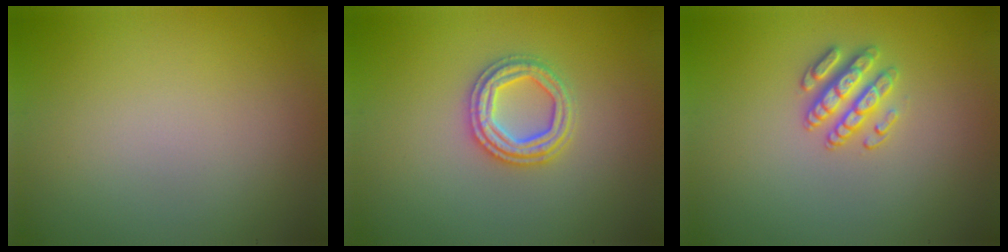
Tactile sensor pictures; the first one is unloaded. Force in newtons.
{"total": 2.9, "press": 2.9, "slide": 0.6}
{"total": 2.6, "press": 2.5, "slide": 0.7}